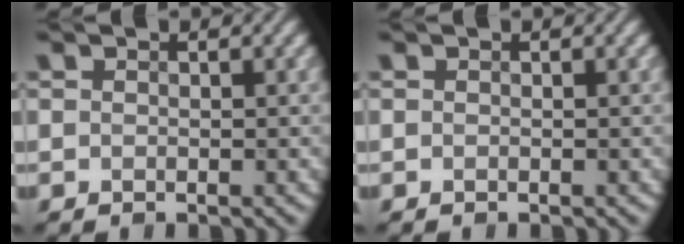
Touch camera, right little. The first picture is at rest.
{"total": 0.0}